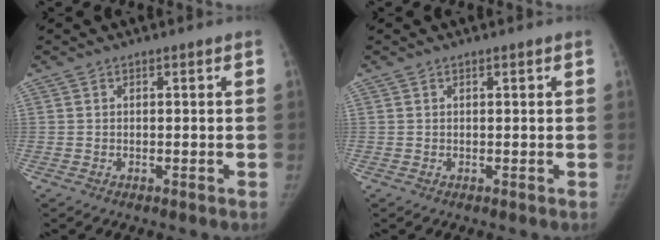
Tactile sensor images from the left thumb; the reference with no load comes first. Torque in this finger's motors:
{"motor_torque": [-0.46, -0.04, -0.28, 0.64, -0.13]}